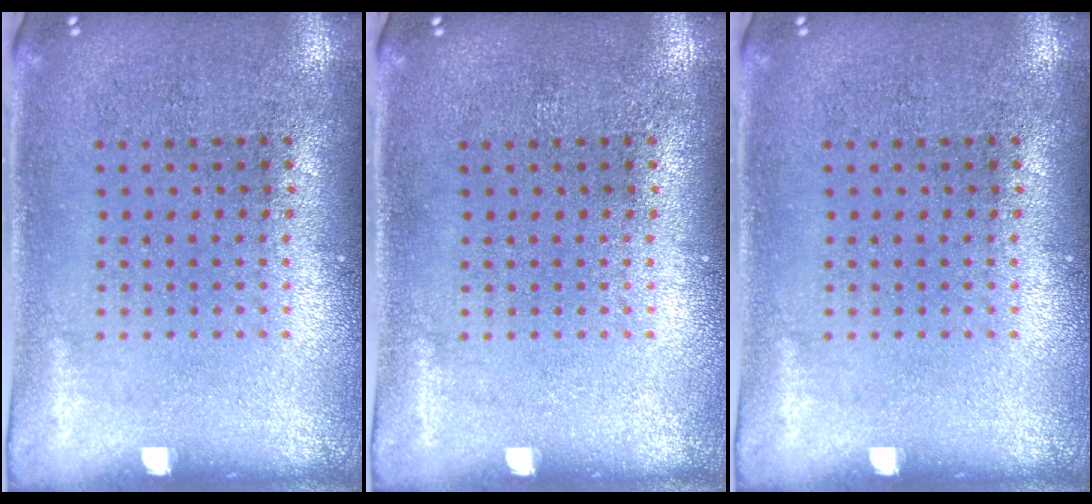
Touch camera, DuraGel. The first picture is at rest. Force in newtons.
{"total": 0.0}
{"total": 0.0}